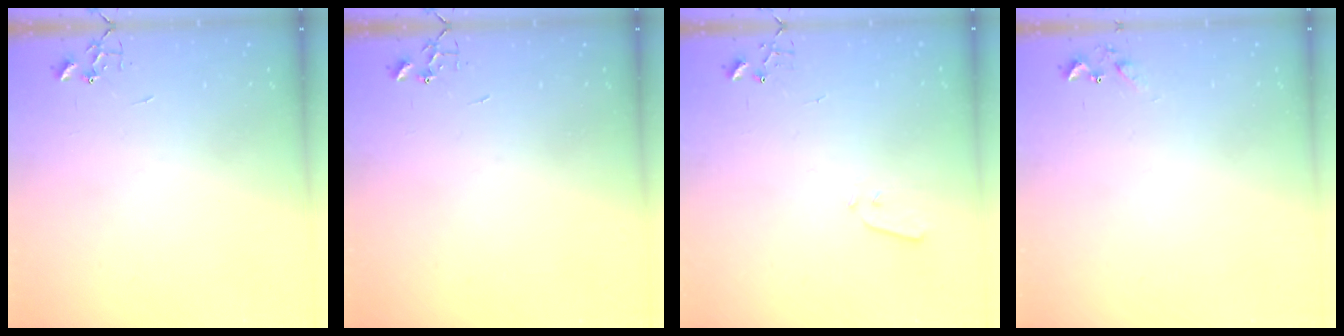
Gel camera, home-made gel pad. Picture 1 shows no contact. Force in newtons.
{"total": 0.0}
{"total": 3.7, "press": 3.6, "slide": 0.7}
{"total": 5.9, "press": 5.9, "slide": 0.5}